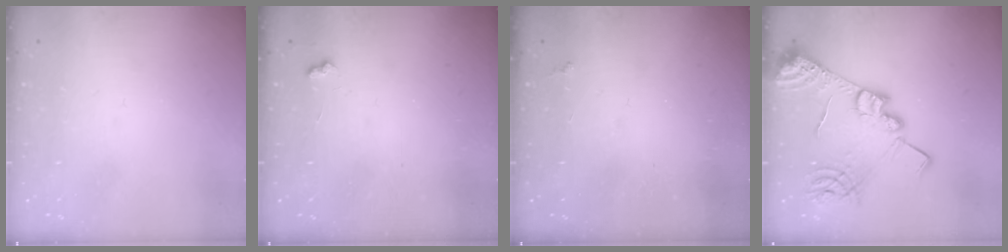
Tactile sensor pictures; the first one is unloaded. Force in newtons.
{"total": 4.4, "press": 4.3, "slide": 0.6}
{"total": 2.3, "press": 2.2, "slide": 0.4}
{"total": 18.2, "press": 18.1, "slide": 1.5}